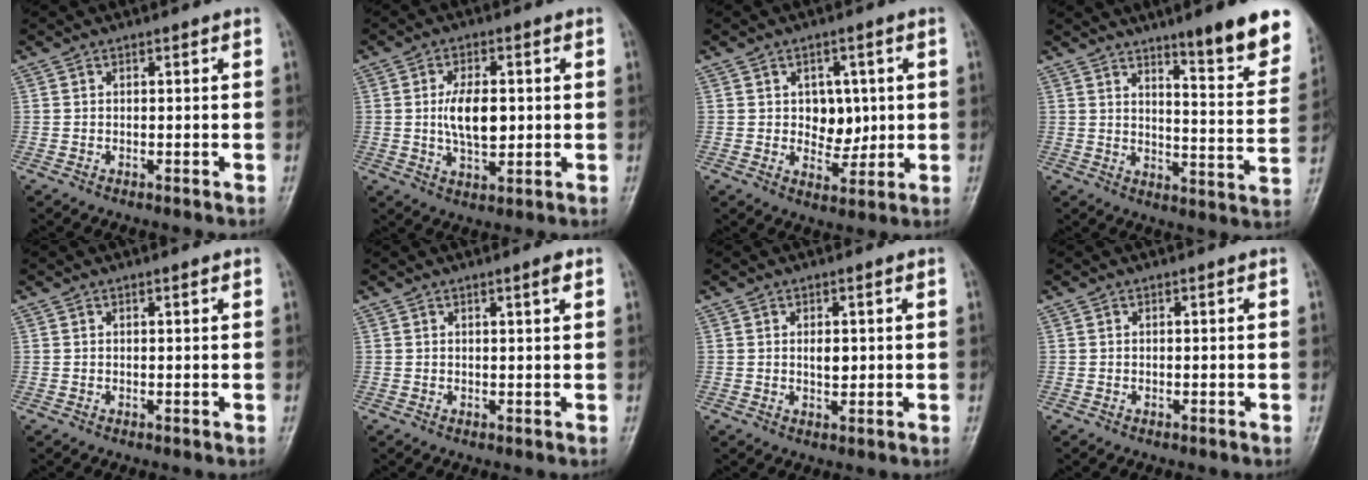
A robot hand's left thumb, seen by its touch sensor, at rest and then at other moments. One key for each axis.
{"total": 8.1, "fx": 0.4, "fy": 4.2, "fz": 6.9, "tx": -0.114, "ty": -0.007, "tz": 0.007}
{"total": 6.8, "fx": 1.0, "fy": 5.0, "fz": 4.5, "tx": -0.026, "ty": -0.008, "tz": 0.021}
{"total": 14.9, "fx": 9.8, "fy": 2.5, "fz": 10.9, "tx": -0.112, "ty": -0.065, "tz": 0.140}
{"total": 0.5, "fx": 0.4, "fy": 0.1, "fz": 0.4, "tx": -0.007, "ty": -0.001, "tz": 0.004}
{"total": 1.6, "fx": 0.9, "fy": 0.1, "fz": 1.3, "tx": -0.021, "ty": -0.004, "tz": 0.014}
{"total": 2.5, "fx": 0.4, "fy": 1.4, "fz": 2.0, "tx": -0.027, "ty": -0.003, "tz": 0.009}
{"total": 0.0}